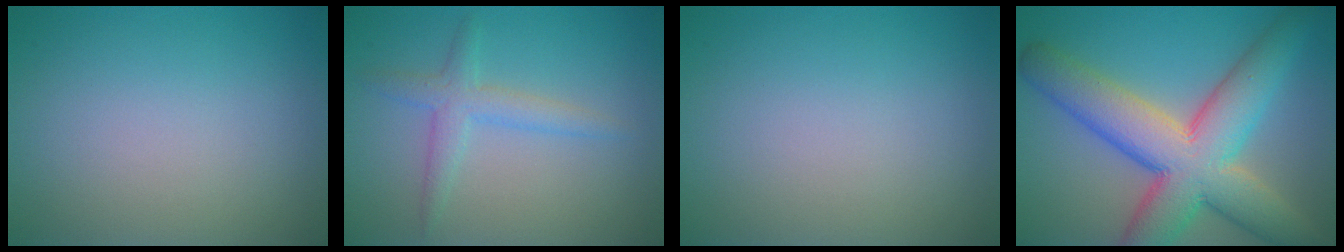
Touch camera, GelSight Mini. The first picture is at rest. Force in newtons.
{"total": 1.8, "press": 1.8, "slide": 0.1}
{"total": 0.0}
{"total": 11.2, "press": 11.2, "slide": 0.5}